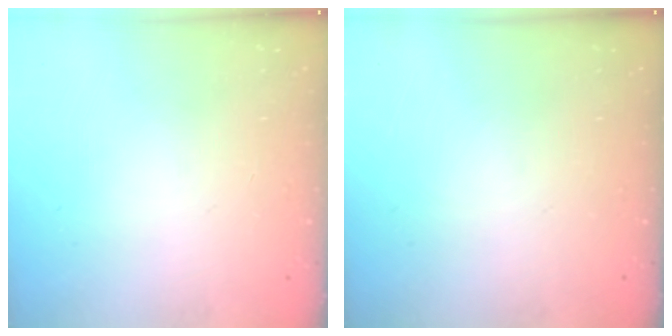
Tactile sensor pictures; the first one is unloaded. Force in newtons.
{"total": 0.0}